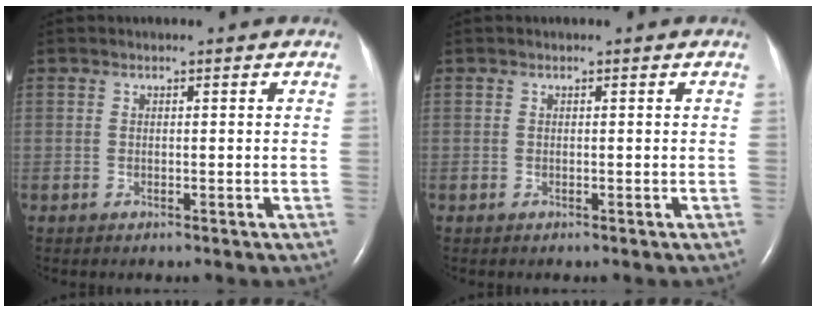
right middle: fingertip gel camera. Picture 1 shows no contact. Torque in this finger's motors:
{"motor_torque": [0.00, 0.00, 0.00, 0.00]}